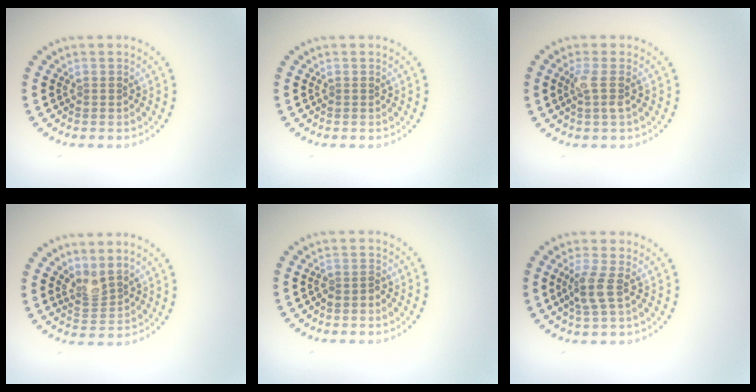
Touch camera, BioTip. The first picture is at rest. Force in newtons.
{"total": 0.0}
{"total": 1.7, "press": 1.4, "slide": 1.0}
{"total": 2.1, "press": 1.5, "slide": 1.4}
{"total": 1.3, "press": 1.1, "slide": 0.8}
{"total": 2.3, "press": 1.8, "slide": 1.4}